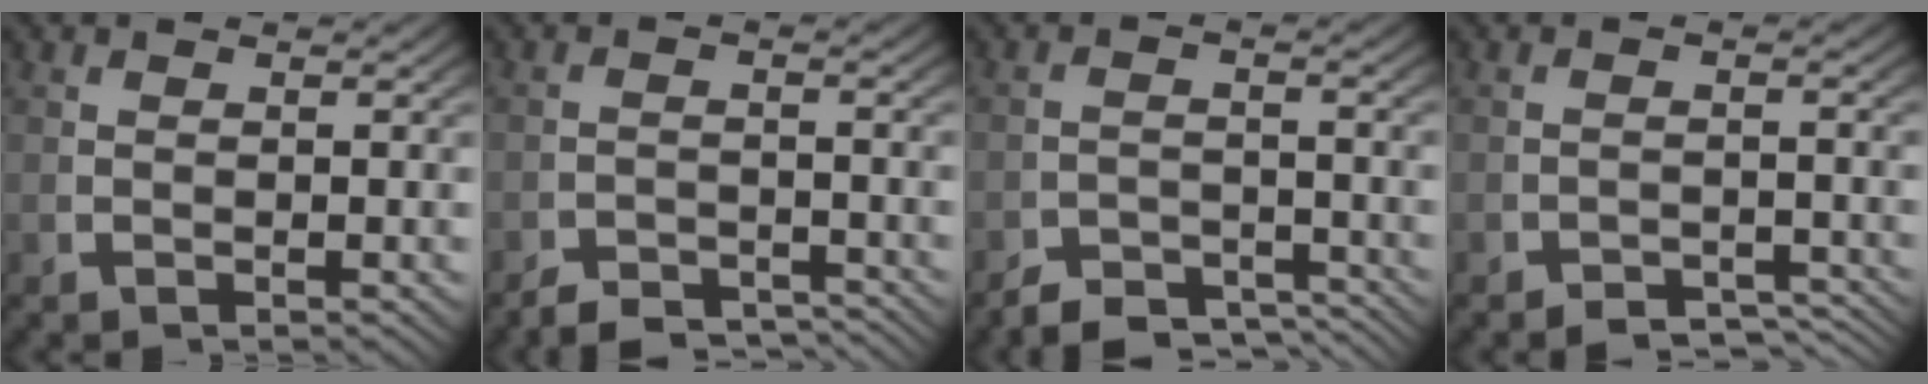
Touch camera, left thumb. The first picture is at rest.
{"total": 4.1, "force": [-3.8, 1.1, 1.0], "torque": [-0.005, -0.014, -0.064]}
{"total": 4.8, "force": [-4.0, 1.9, 1.8], "torque": [-0.016, -0.019, -0.068]}
{"total": 3.7, "force": [-3.2, 1.1, 1.4], "torque": [-0.013, -0.012, -0.051]}